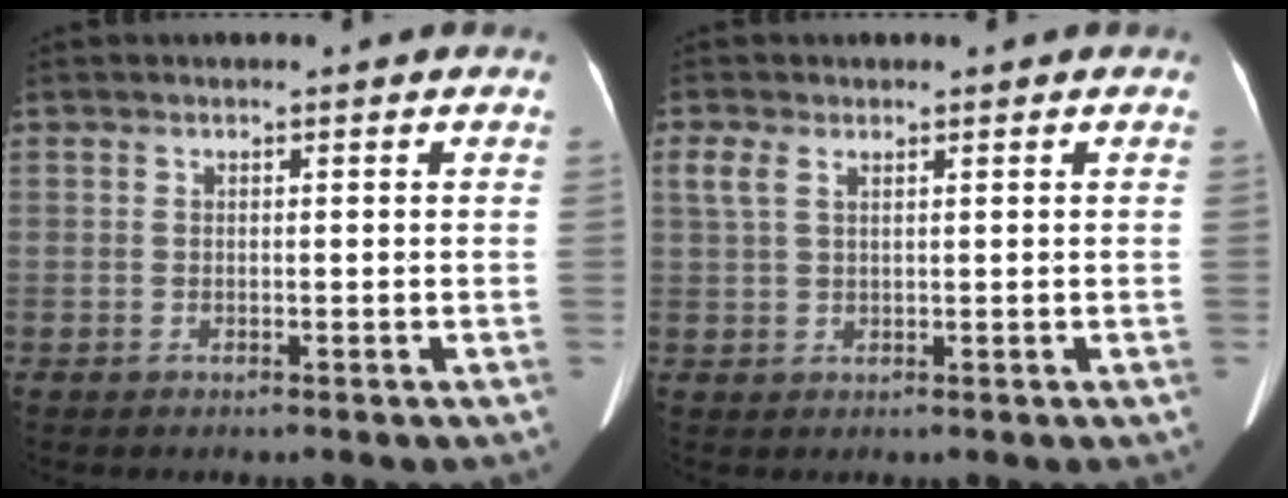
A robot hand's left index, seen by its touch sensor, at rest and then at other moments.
{"total": 2.6, "force": [1.3, 1.2, 1.9], "torque": [-0.053, 0.020, 0.035]}